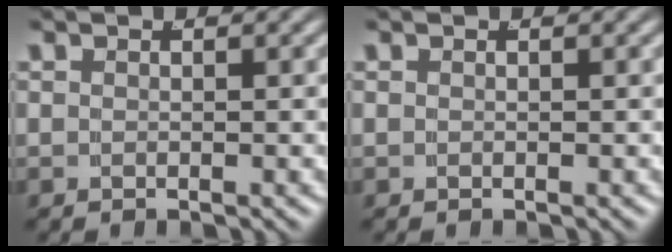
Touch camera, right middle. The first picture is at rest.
{"total": 0.0}